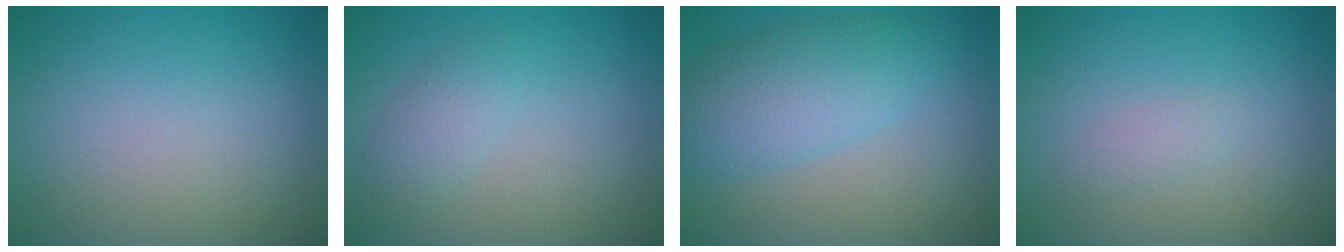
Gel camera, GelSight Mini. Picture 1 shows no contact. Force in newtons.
{"total": 2.0, "press": 2.0, "slide": 0.2}
{"total": 5.4, "press": 5.4, "slide": 0.2}
{"total": 1.0, "press": 1.0, "slide": 0.1}